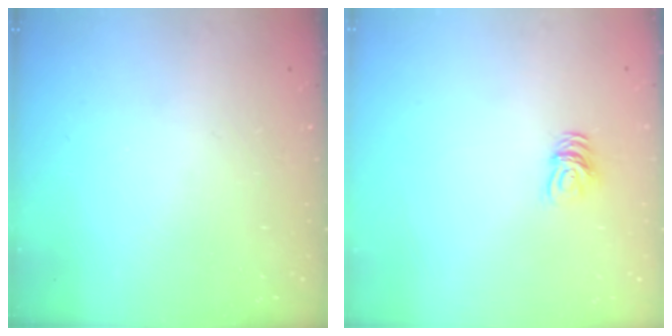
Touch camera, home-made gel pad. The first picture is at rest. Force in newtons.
{"total": 5.4, "press": 5.4, "slide": 0.4}